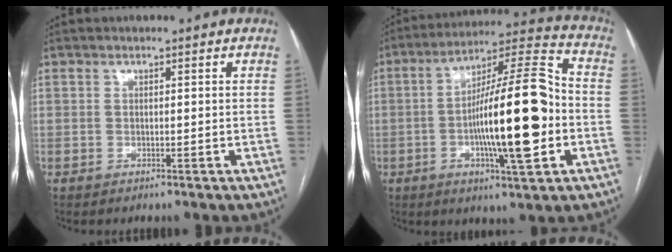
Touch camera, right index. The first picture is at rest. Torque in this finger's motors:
{"motor_torque": [2.14, 0.00, 1.05, 0.21]}